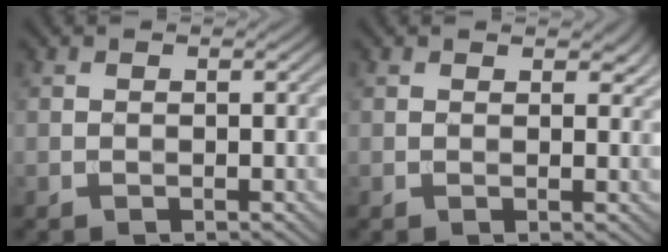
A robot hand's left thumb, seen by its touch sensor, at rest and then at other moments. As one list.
[{"total": 1.6, "force": [1.1, 0.9, 0.8], "torque": [-0.011, -0.004, 0.018]}]